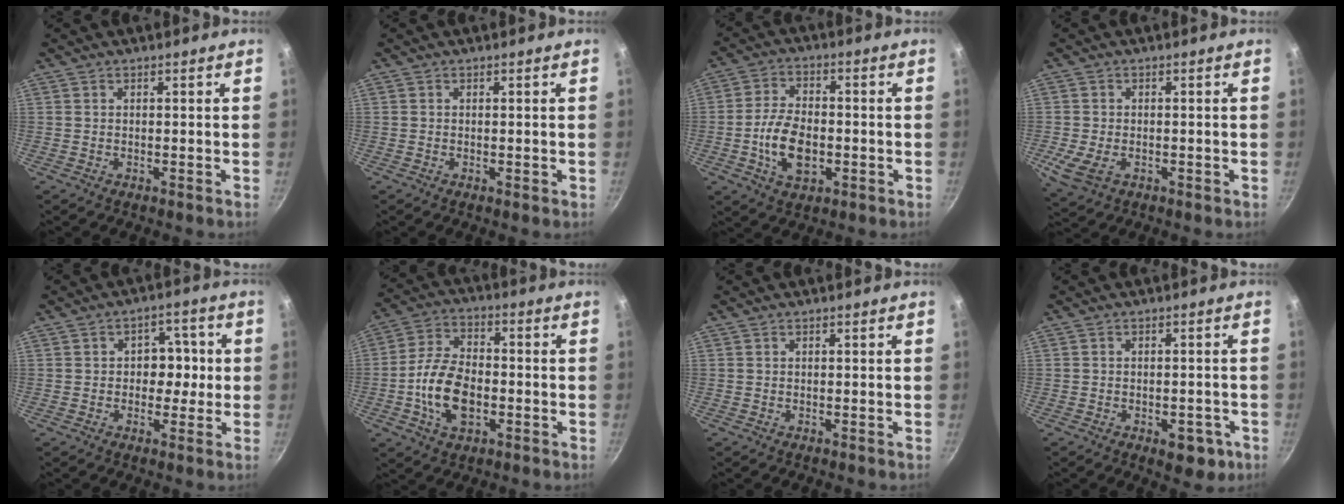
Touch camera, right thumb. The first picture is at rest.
{"total": 0.6, "force": [-0.1, 0.2, 0.5], "torque": [-0.005, 0.000, -0.002]}
{"total": 10.4, "force": [-2.2, 6.2, 8.0], "torque": [-0.139, 0.014, -0.042]}
{"total": 5.6, "force": [-1.5, 3.6, 4.0], "torque": [-0.077, -0.009, -0.026]}
{"total": 6.2, "force": [-0.1, 5.0, 3.7], "torque": [0.006, 0.011, -0.006]}
{"total": 12.5, "force": [-2.8, 7.5, 9.6], "torque": [-0.168, 0.026, -0.058]}
{"total": 0.0}
{"total": 6.1, "force": [-2.6, 3.5, 4.3], "torque": [-0.026, 0.017, -0.023]}